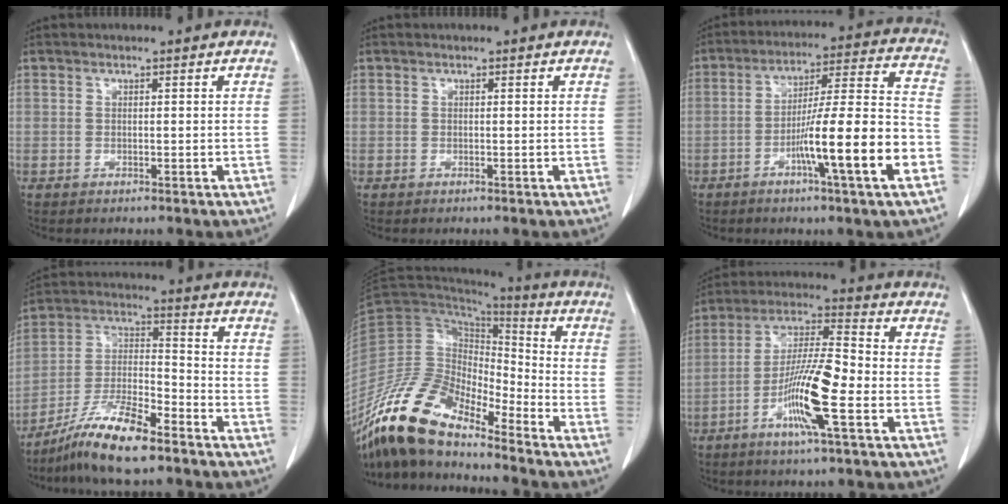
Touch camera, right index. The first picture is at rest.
{"total": 0.0}
{"total": 15.6, "force": [-5.8, -0.1, 14.5], "torque": [-0.233, 0.003, -0.094]}
{"total": 11.5, "force": [-8.6, 1.6, 7.4], "torque": [-0.148, -0.013, -0.164]}
{"total": 14.7, "force": [-11.9, 4.6, 7.3], "torque": [-0.141, 0.022, -0.227]}
{"total": 12.0, "force": [-4.4, 0.6, 11.2], "torque": [-0.214, -0.005, -0.086]}